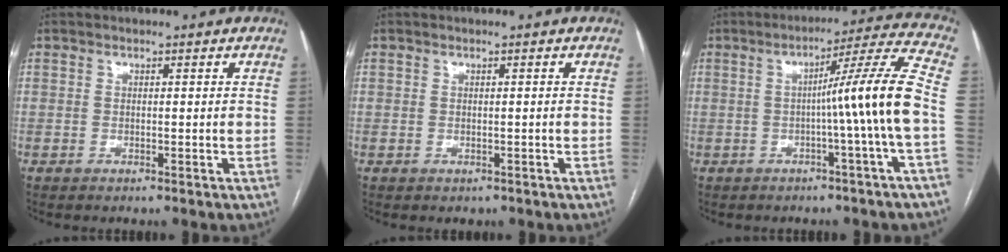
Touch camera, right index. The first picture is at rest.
{"total": 0.9, "force": [-0.3, 0.8, 0.1], "torque": [-0.004, 0.003, 0.000]}
{"total": 11.2, "force": [-1.6, -2.6, 10.7], "torque": [-0.148, 0.012, -0.023]}